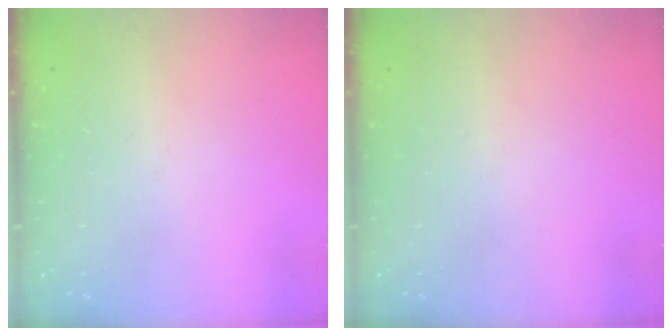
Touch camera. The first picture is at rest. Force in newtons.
{"total": 0.0}